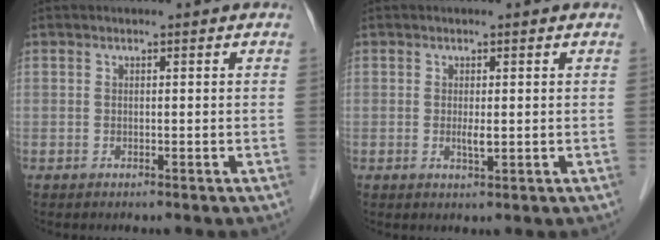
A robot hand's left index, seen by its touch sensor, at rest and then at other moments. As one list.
[{"total": 1.6, "force": [0.0, 0.3, 1.5], "torque": [-0.032, -0.003, 0.003]}]